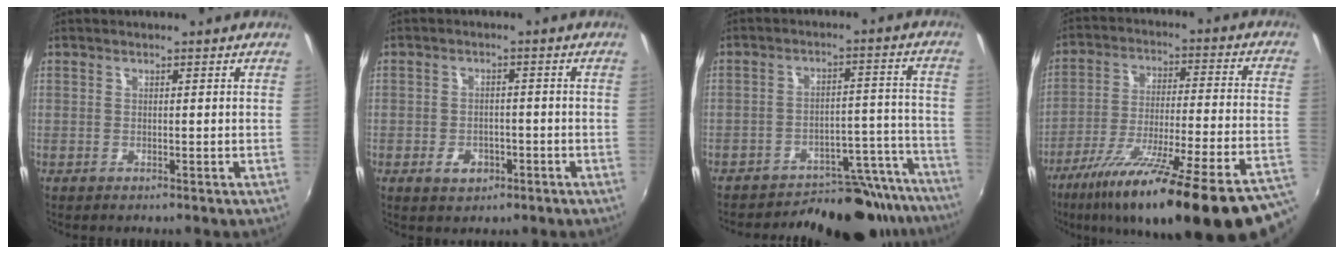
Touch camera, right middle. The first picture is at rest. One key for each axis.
{"total": 4.1, "fx": -2.0, "fy": 2.9, "fz": 2.0, "tx": -0.042, "ty": -0.001, "tz": -0.026}
{"total": 19.9, "fx": -18.3, "fy": 6.0, "fz": 4.9, "tx": -0.045, "ty": 0.047, "tz": -0.225}
{"total": 32.0, "fx": -24.2, "fy": 2.8, "fz": 20.8, "tx": -0.297, "ty": -0.090, "tz": -0.352}